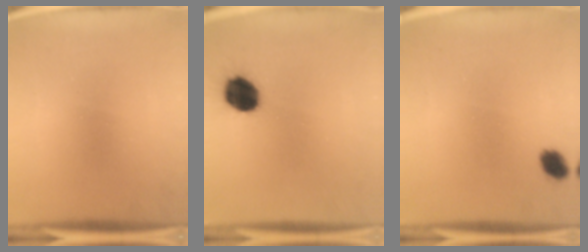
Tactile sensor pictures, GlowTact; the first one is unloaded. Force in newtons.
{"total": 13.0}
{"total": 2.8}